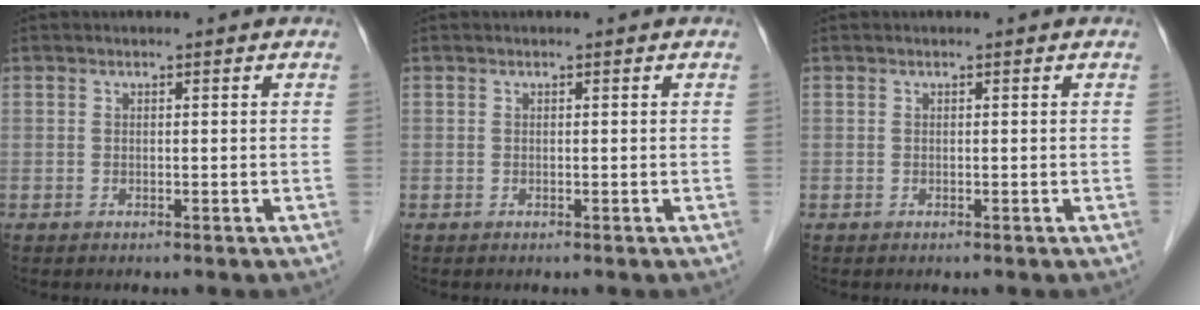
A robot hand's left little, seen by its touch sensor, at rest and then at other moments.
{"total": 0.0}
{"total": 0.0}